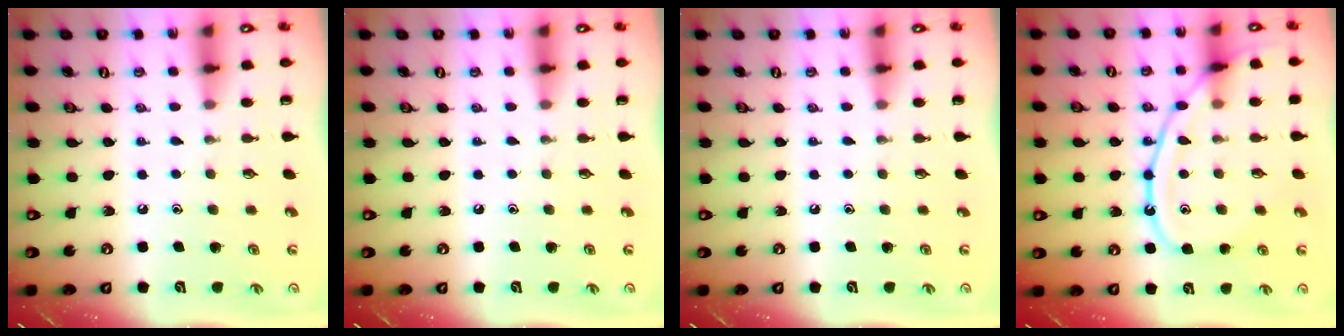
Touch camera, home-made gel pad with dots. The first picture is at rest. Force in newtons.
{"total": 0.0}
{"total": 0.0}
{"total": 14.2, "press": 14.2, "slide": 1.2}